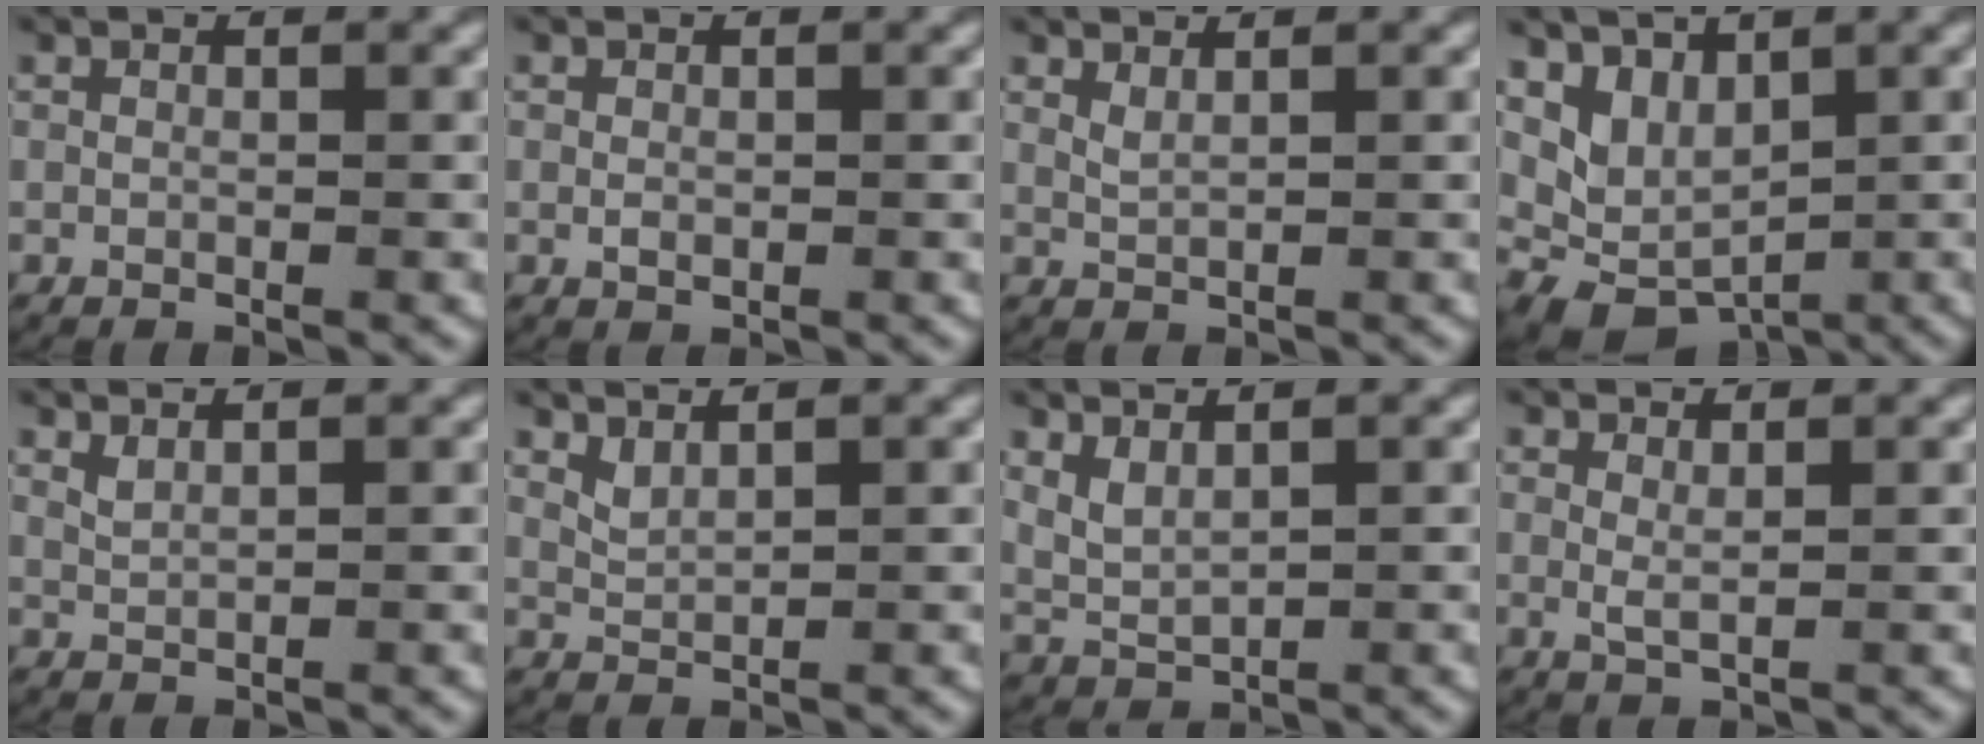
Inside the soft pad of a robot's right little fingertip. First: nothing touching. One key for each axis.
{"total": 0.8, "fx": -0.1, "fy": 0.5, "fz": 0.6, "tx": -0.018, "ty": -0.006, "tz": 0.005}
{"total": 1.3, "fx": 1.0, "fy": 0.2, "fz": 0.8, "tx": -0.020, "ty": -0.004, "tz": 0.024}
{"total": 8.1, "fx": -1.5, "fy": 6.7, "fz": 4.2, "tx": -0.101, "ty": -0.030, "tz": -0.020}
{"total": 1.4, "fx": 1.1, "fy": 0.3, "fz": 0.7, "tx": -0.020, "ty": -0.001, "tz": 0.025}
{"total": 1.9, "fx": 1.3, "fy": 0.7, "fz": 1.1, "tx": -0.028, "ty": -0.002, "tz": 0.030}
{"total": 3.3, "fx": 1.0, "fy": 2.5, "fz": 1.9, "tx": -0.053, "ty": -0.006, "tz": 0.026}
{"total": 1.3, "fx": 0.7, "fy": 0.2, "fz": 1.1, "tx": -0.028, "ty": -0.011, "tz": 0.018}